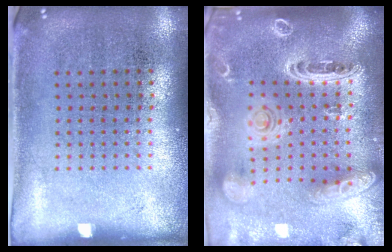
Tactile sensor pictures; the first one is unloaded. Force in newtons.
{"total": 3.5, "press": 2.9, "slide": 2.1}